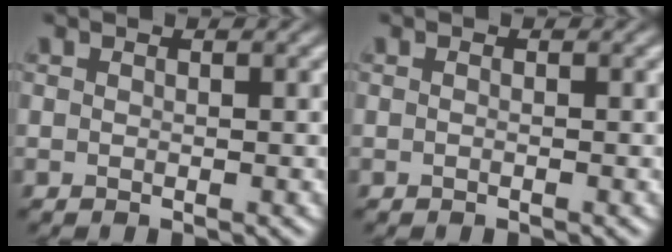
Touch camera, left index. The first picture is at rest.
{"total": 0.0}